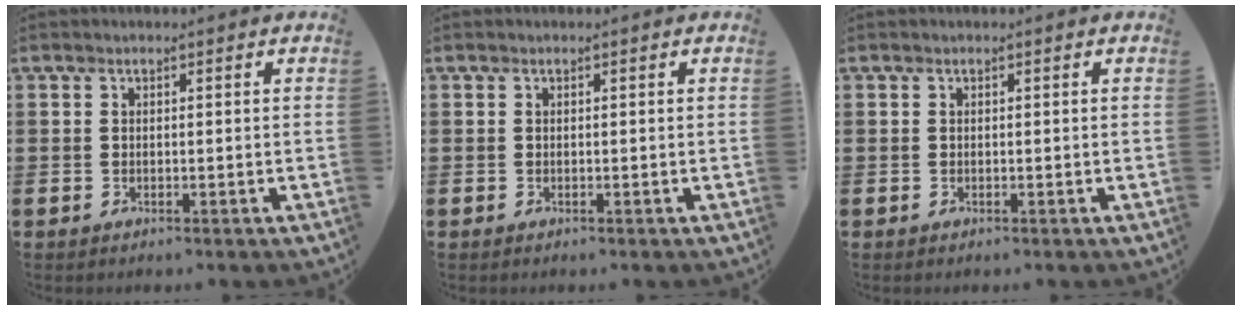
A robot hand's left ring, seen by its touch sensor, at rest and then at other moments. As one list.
[{"total": 0.0}, {"total": 0.0}]